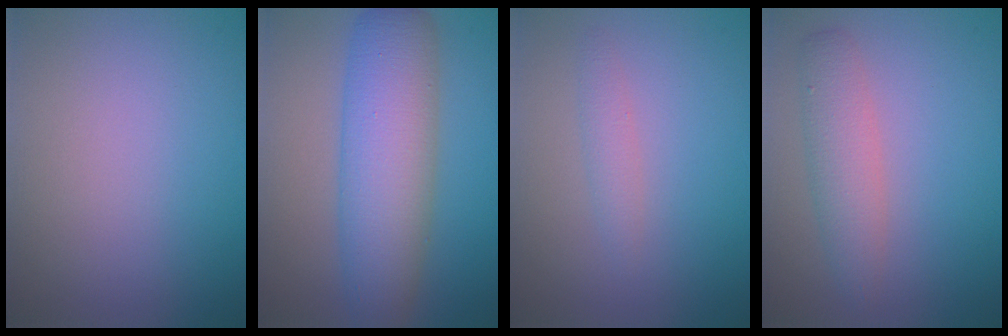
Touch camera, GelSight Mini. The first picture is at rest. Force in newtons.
{"total": 7.6, "press": 7.6, "slide": 0.1}
{"total": 1.2, "press": 1.2, "slide": 0.0}
{"total": 3.0, "press": 3.0, "slide": 0.1}